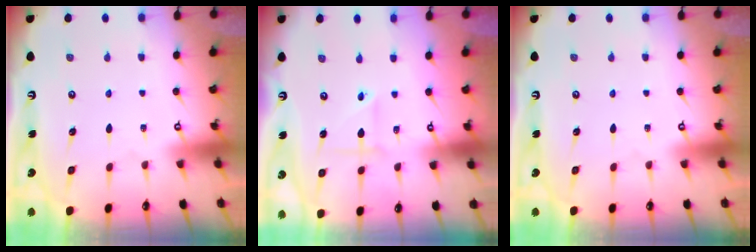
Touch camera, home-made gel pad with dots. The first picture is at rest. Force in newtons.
{"total": 2.8, "press": 2.7, "slide": 0.6}
{"total": 0.0}